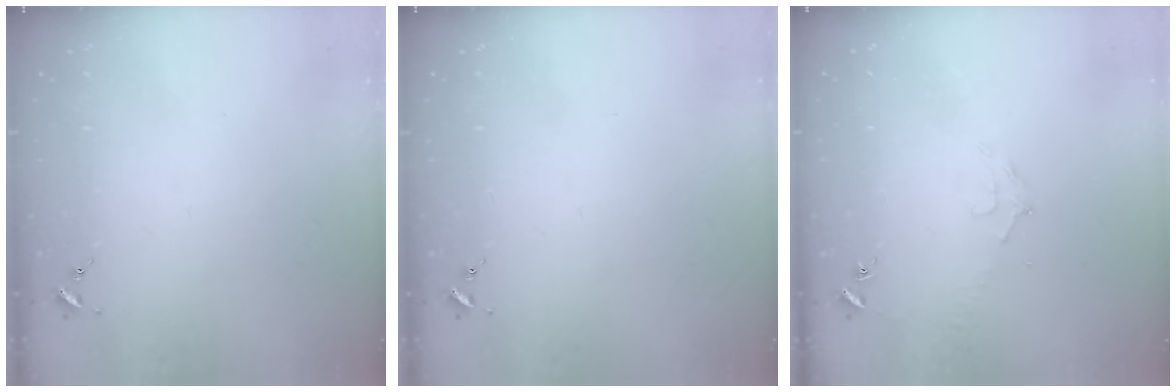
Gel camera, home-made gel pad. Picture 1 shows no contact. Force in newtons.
{"total": 0.0}
{"total": 6.6, "press": 6.6, "slide": 0.8}